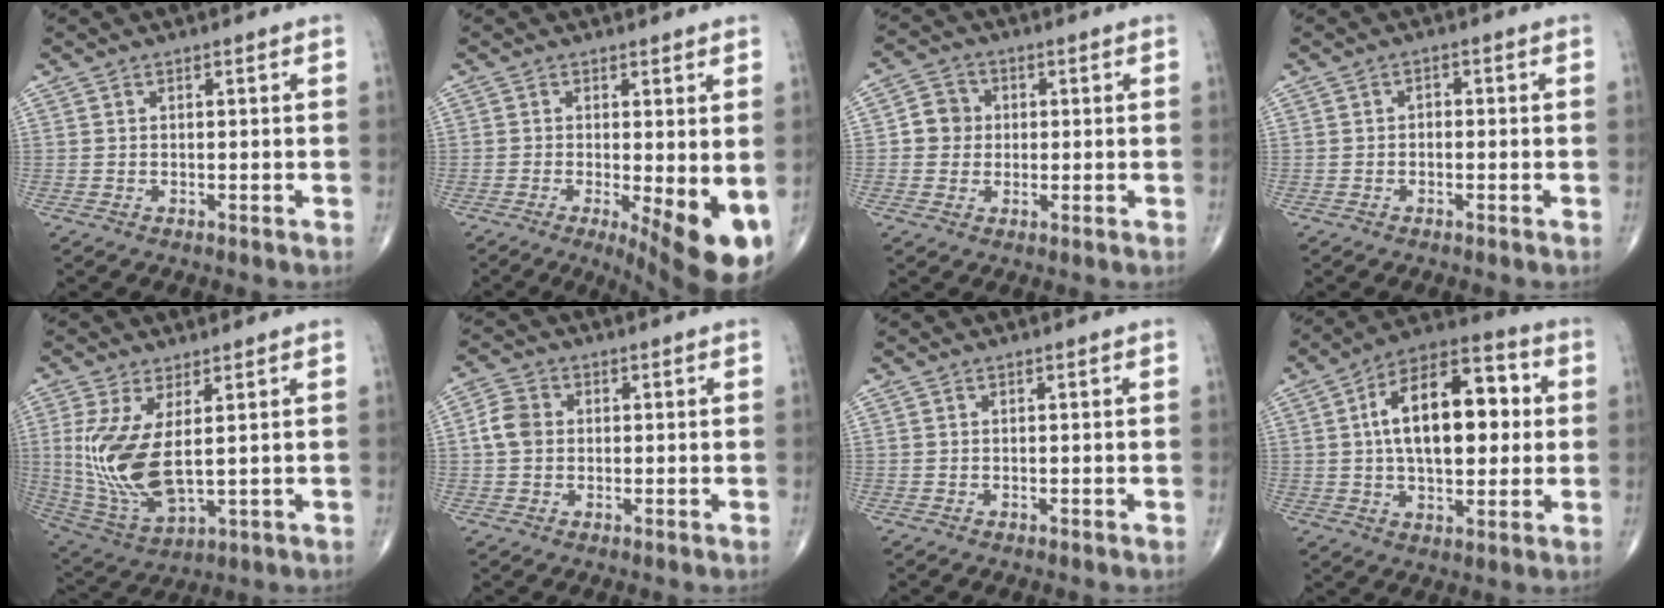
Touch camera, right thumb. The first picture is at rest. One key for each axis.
{"total": 11.5, "fx": -2.6, "fy": 3.5, "fz": 10.6, "tx": -0.141, "ty": -0.023, "tz": -0.029}
{"total": 4.9, "fx": 0.3, "fy": 4.6, "fz": 1.7, "tx": -0.004, "ty": 0.008, "tz": -0.002}
{"total": 1.2, "fx": -0.3, "fy": 0.9, "fz": 0.7, "tx": -0.001, "ty": 0.005, "tz": -0.009}
{"total": 13.5, "fx": 1.6, "fy": 5.6, "fz": 12.2, "tx": -0.267, "ty": -0.027, "tz": 0.052}
{"total": 4.8, "fx": 0.3, "fy": 3.9, "fz": 2.8, "tx": -0.050, "ty": 0.010, "tz": -0.001}
{"total": 0.0}
{"total": 19.4, "fx": 2.7, "fy": 10.1, "fz": 16.4, "tx": -0.234, "ty": 0.021, "tz": 0.037}